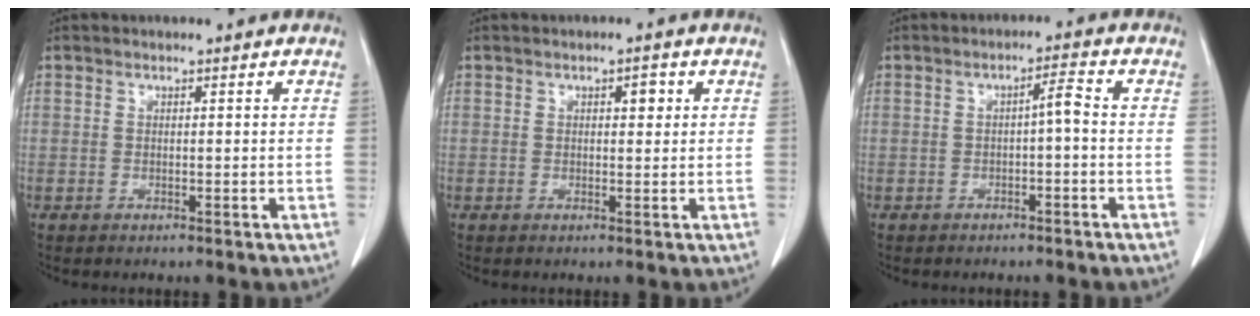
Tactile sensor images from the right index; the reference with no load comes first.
{"total": 2.0, "force": [0.7, 1.0, 1.6], "torque": [-0.019, 0.002, 0.010]}
{"total": 2.6, "force": [-0.5, 0.3, 2.5], "torque": [-0.037, 0.007, -0.009]}